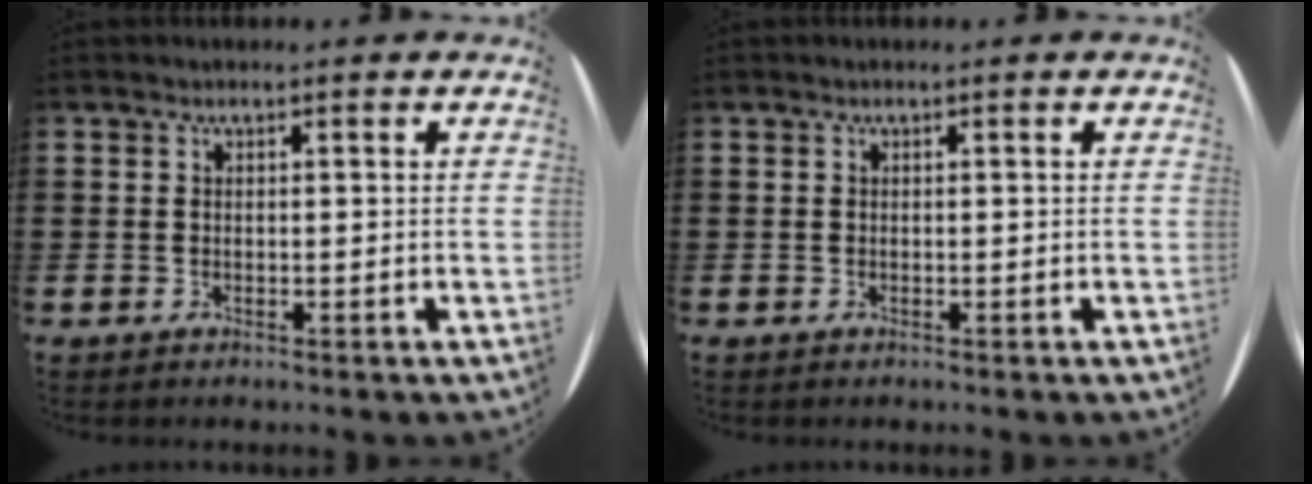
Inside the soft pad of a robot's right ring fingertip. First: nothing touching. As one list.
[{"total": 0.0}]